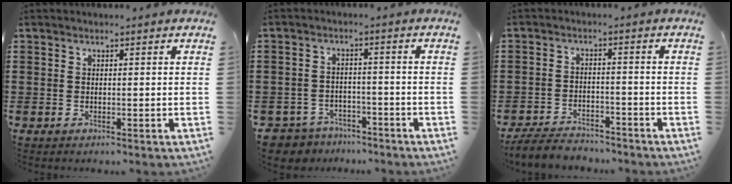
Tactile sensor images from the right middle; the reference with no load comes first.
{"total": 3.9, "force": [-3.8, 0.9, 0.0], "torque": [-0.023, -0.006, -0.084]}
{"total": 4.3, "force": [-4.1, 1.0, 0.7], "torque": [-0.020, 0.005, -0.087]}